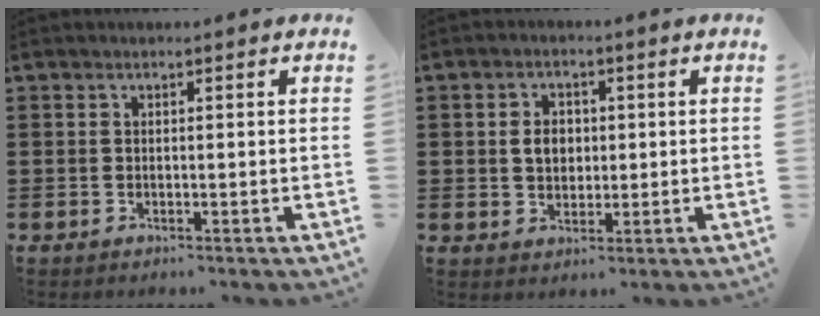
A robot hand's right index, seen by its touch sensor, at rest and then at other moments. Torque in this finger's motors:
{"motor_torque": [0.72, 0.72, 0.26, 0.03]}